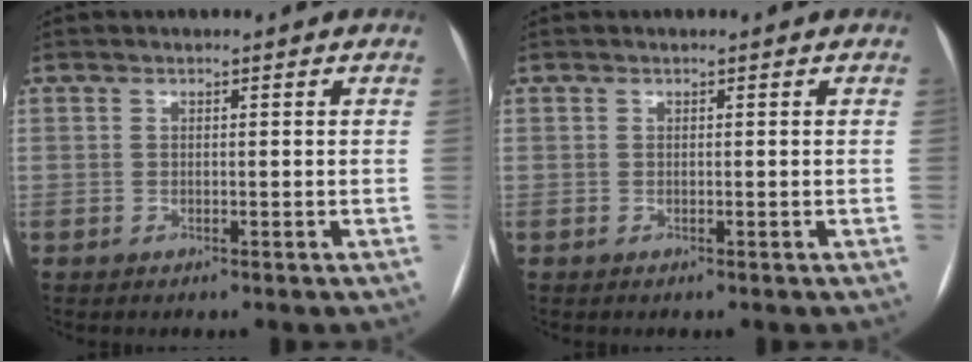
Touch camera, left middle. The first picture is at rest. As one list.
[{"total": 0.0}]